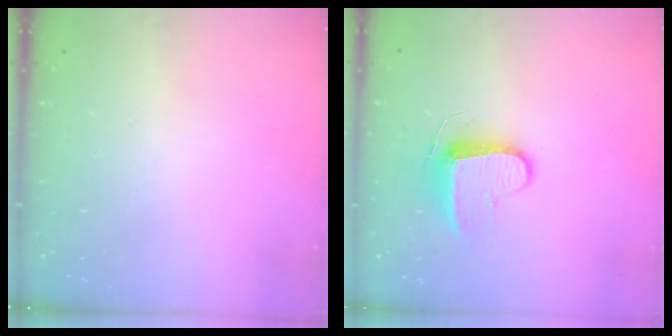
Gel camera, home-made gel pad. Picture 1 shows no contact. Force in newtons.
{"total": 9.5, "press": 9.5, "slide": 0.8}